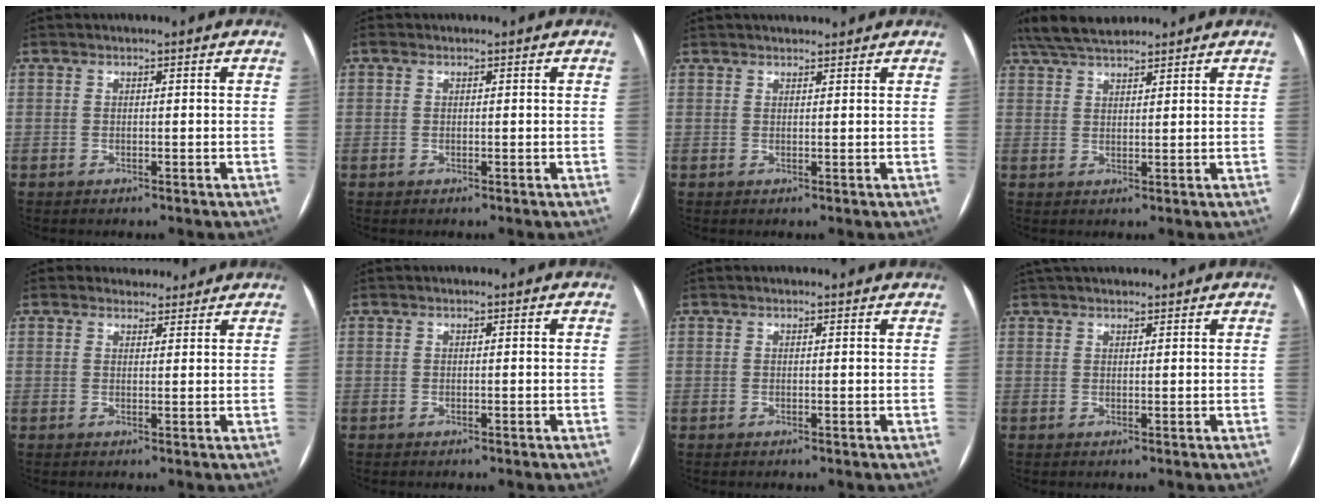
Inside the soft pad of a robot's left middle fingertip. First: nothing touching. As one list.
[{"total": 0.0}, {"total": 3.7, "force": [3.4, 0.9, 1.1], "torque": [-0.013, 0.026, 0.048]}, {"total": 8.0, "force": [6.9, 1.9, 3.7], "torque": [-0.065, 0.032, 0.124]}, {"total": 3.4, "force": [3.1, 1.5, -0.2], "torque": [0.007, 0.007, 0.036]}, {"total": 0.0}, {"total": 2.2, "force": [2.1, 0.5, 0.3], "torque": [-0.009, 0.018, 0.021]}, {"total": 6.6, "force": [5.9, 1.7, 2.5], "torque": [-0.036, 0.039, 0.092]}]